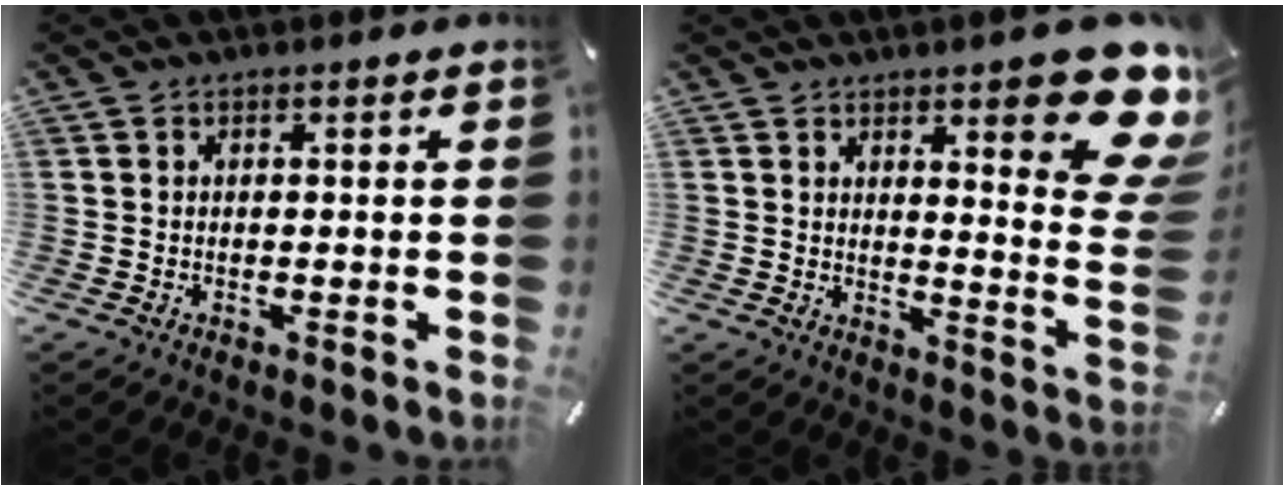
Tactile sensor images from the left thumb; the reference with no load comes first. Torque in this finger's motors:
{"motor_torque": [2.55, 2.46, 1.42, -1.35, 0.36]}